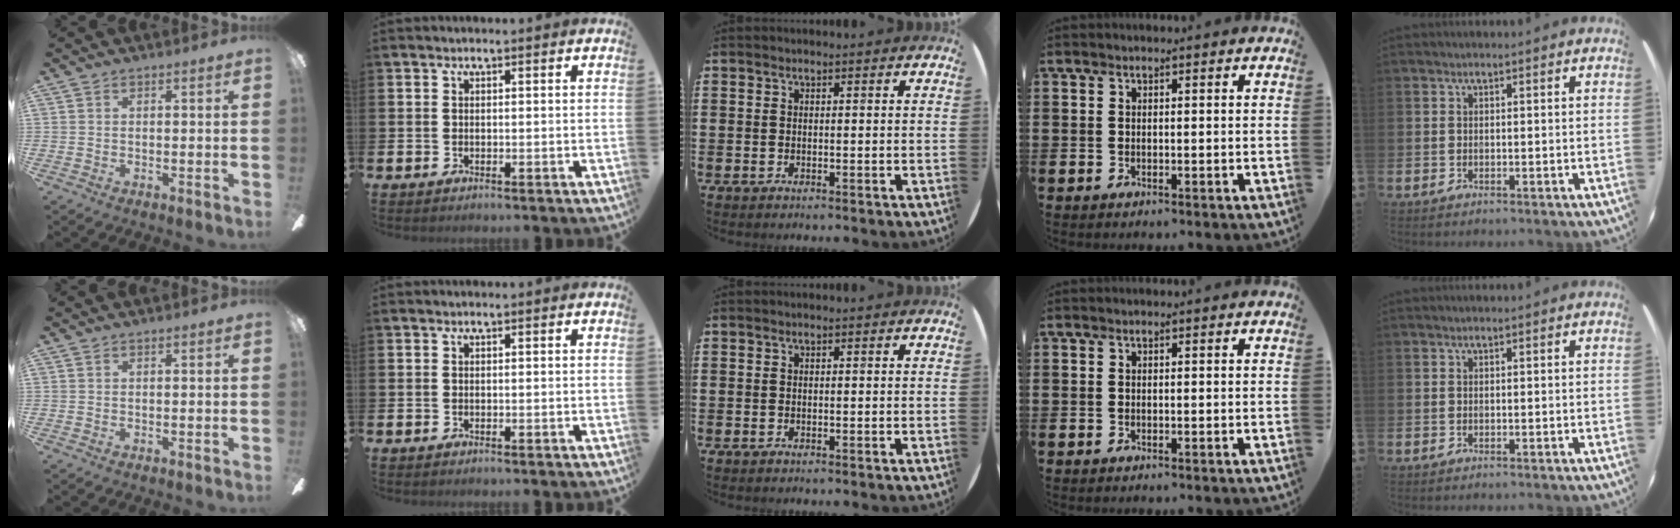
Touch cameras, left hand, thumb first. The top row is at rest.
{}